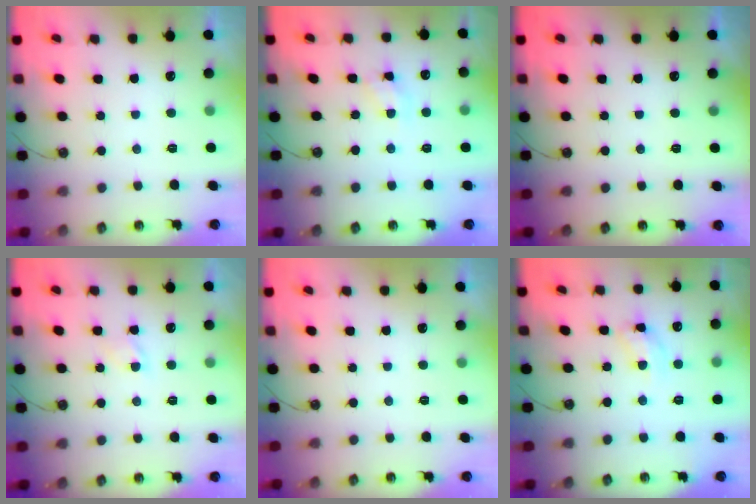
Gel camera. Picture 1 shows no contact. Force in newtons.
{"total": 4.7, "press": 4.6, "slide": 0.3}
{"total": 0.0}
{"total": 2.8, "press": 2.8, "slide": 0.4}
{"total": 0.0}
{"total": 9.4, "press": 9.4, "slide": 0.7}